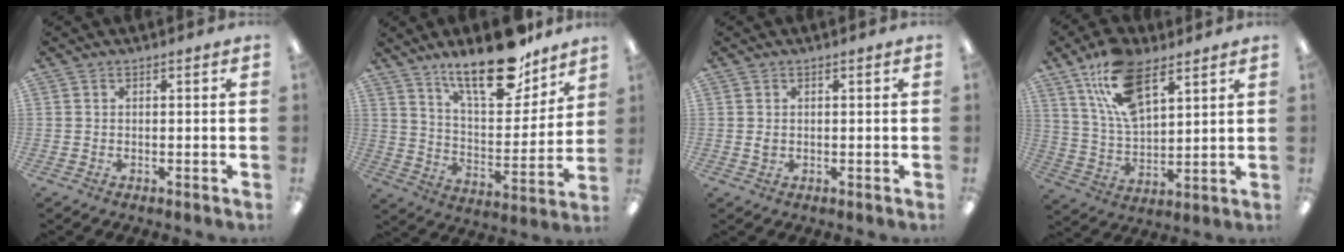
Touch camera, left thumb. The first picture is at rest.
{"total": 19.1, "force": [14.5, 6.5, 10.6], "torque": [-0.172, -0.090, 0.246]}
{"total": 1.0, "force": [0.2, 0.6, 0.8], "torque": [-0.016, 0.004, 0.003]}
{"total": 15.6, "force": [9.5, 7.3, 9.9], "torque": [-0.185, -0.025, 0.173]}